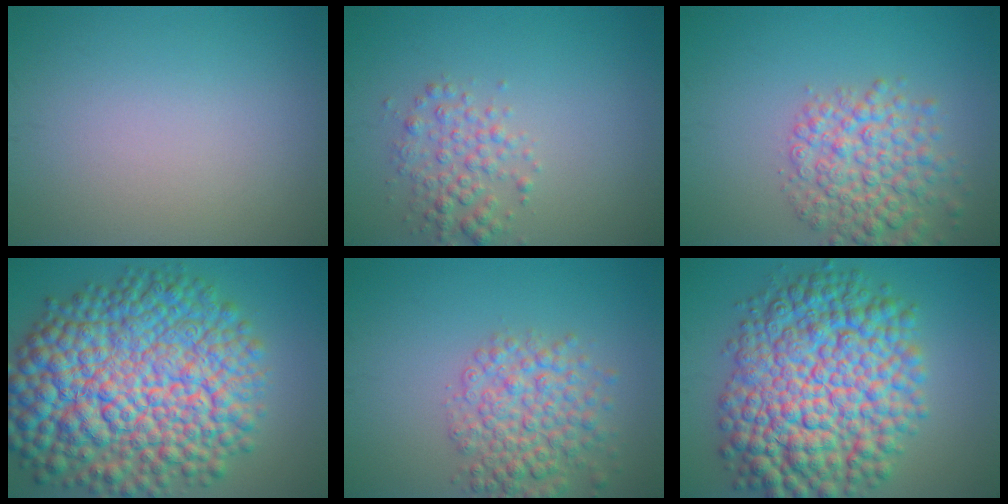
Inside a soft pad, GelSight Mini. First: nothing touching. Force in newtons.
{"total": 2.7, "press": 2.7, "slide": 0.0}
{"total": 5.7, "press": 5.7, "slide": 0.2}
{"total": 16.7, "press": 16.7, "slide": 0.4}
{"total": 5.3, "press": 5.3, "slide": 0.2}
{"total": 14.3, "press": 14.3, "slide": 0.3}